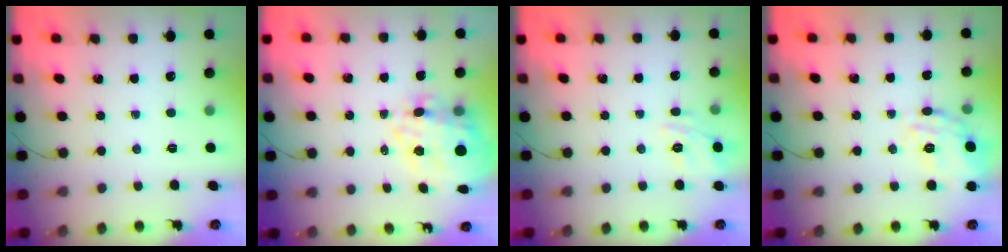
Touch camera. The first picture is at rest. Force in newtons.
{"total": 16.6, "press": 16.0, "slide": 4.1}
{"total": 12.3, "press": 12.3, "slide": 0.7}
{"total": 16.9, "press": 16.9, "slide": 0.6}